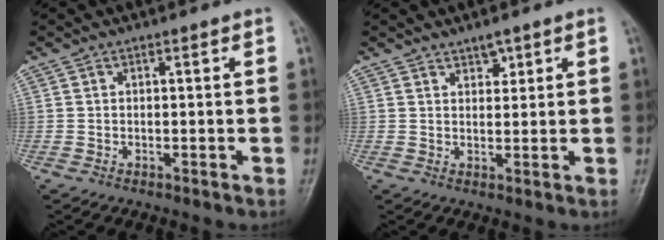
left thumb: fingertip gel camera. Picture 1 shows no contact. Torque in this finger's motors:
{"motor_torque": [-0.15, -0.05, -0.17, -0.15, 0.01]}